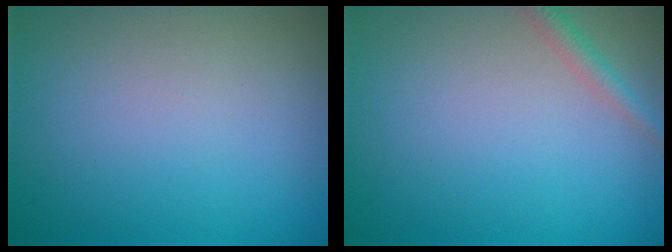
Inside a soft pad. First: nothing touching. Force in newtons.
{"total": 1.5, "press": 1.5, "slide": 0.0}